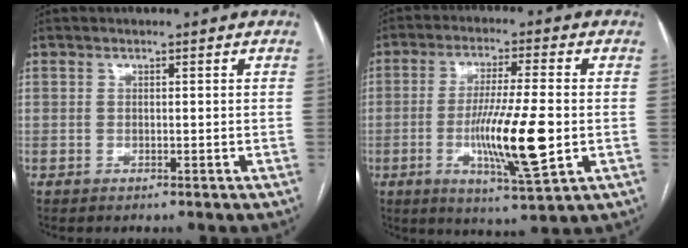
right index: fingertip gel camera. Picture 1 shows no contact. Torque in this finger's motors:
{"motor_torque": [0.79, -0.09, 0.80, 0.19]}